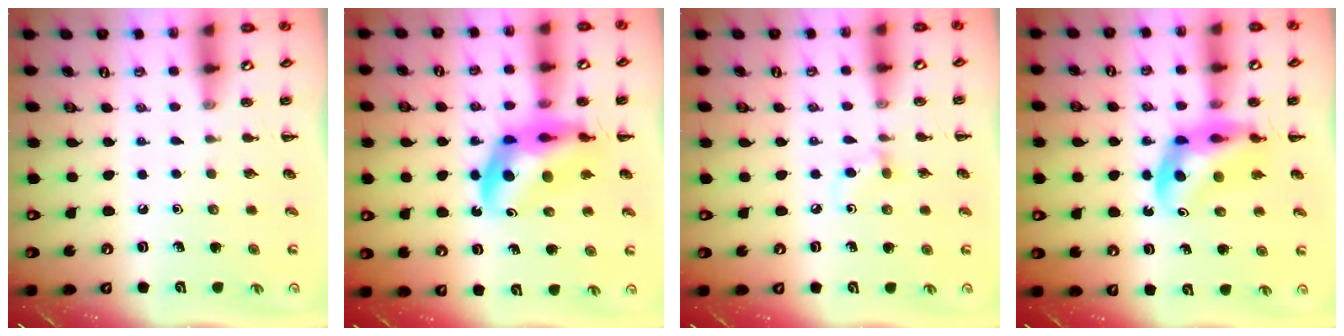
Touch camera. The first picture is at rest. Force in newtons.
{"total": 13.8, "press": 13.2, "slide": 4.0}
{"total": 4.8, "press": 4.4, "slide": 2.0}
{"total": 10.0, "press": 9.5, "slide": 3.2}